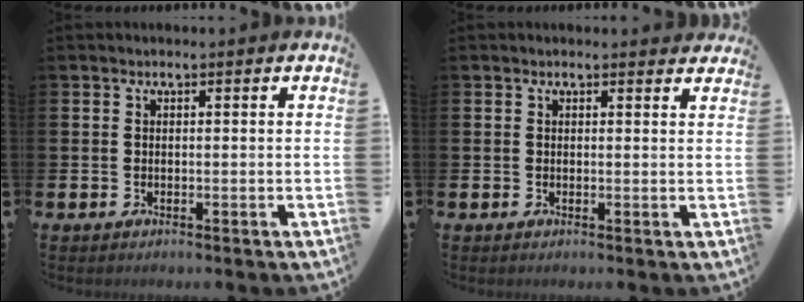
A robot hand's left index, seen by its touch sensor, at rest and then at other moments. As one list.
[{"total": 0.9, "force": [0.8, 0.2, 0.1], "torque": [0.005, 0.000, 0.014]}]